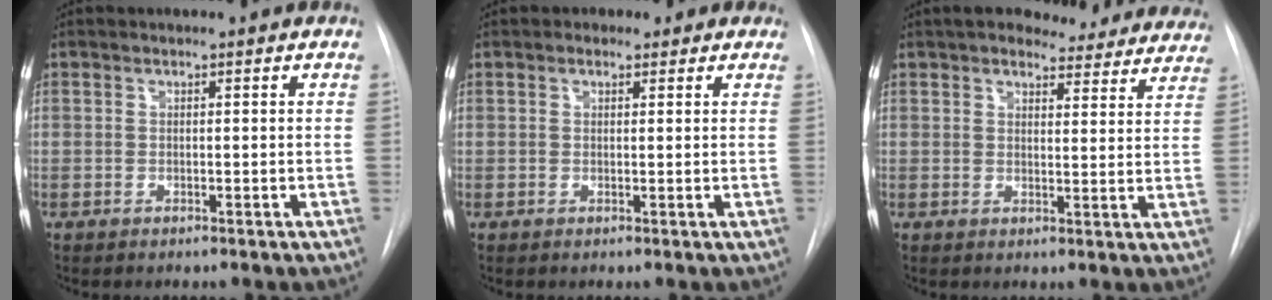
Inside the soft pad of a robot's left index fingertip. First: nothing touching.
{"total": 1.8, "force": [1.0, 1.4, 0.5], "torque": [-0.006, 0.007, 0.009]}
{"total": 16.9, "force": [15.1, 5.3, 5.6], "torque": [-0.060, -0.002, 0.167]}